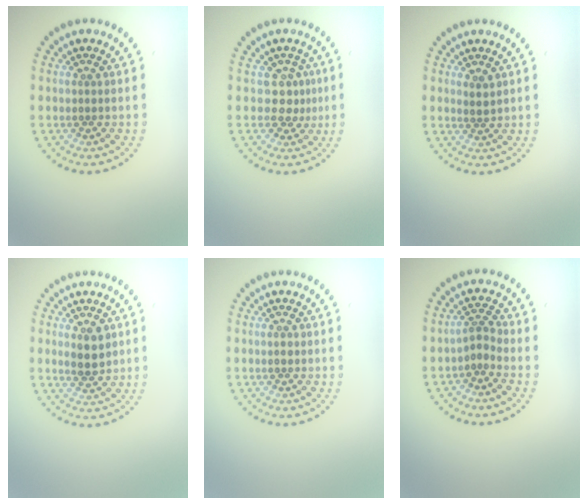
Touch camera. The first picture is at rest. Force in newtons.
{"total": 1.8, "press": 1.3, "slide": 1.3}
{"total": 1.0, "press": 0.8, "slide": 0.5}
{"total": 2.5, "press": 2.4, "slide": 0.6}
{"total": 0.9, "press": 0.9, "slide": 0.1}
{"total": 1.9, "press": 1.2, "slide": 1.5}